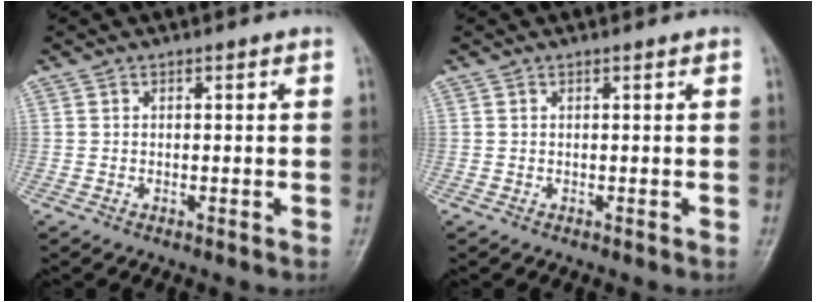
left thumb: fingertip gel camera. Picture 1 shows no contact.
{"total": 0.0}